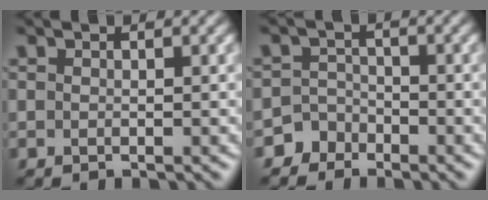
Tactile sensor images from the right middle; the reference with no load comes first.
{"total": 3.2, "force": [-2.5, 2.0, -0.2], "torque": [0.033, 0.008, -0.049]}